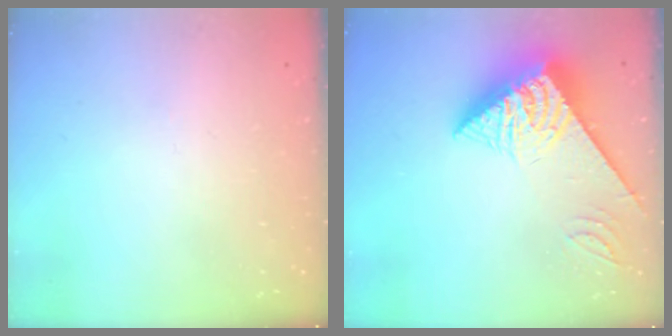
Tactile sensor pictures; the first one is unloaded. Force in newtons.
{"total": 8.5, "press": 8.4, "slide": 0.9}